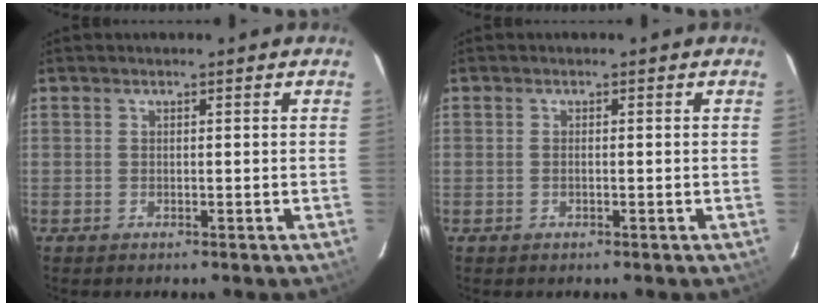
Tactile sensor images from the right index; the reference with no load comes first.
{"total": 0.7, "force": [-0.1, 0.2, 0.6], "torque": [-0.014, 0.001, -0.003]}